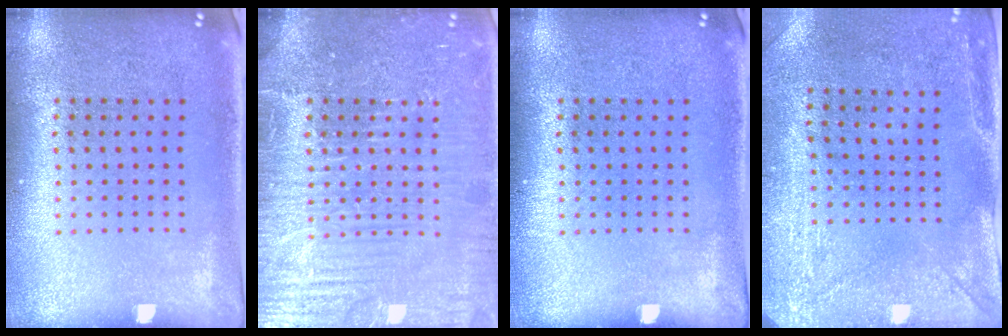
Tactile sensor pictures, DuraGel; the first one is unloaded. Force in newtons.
{"total": 7.0, "press": 6.9, "slide": 0.9}
{"total": 0.0}
{"total": 3.0, "press": 2.4, "slide": 1.8}